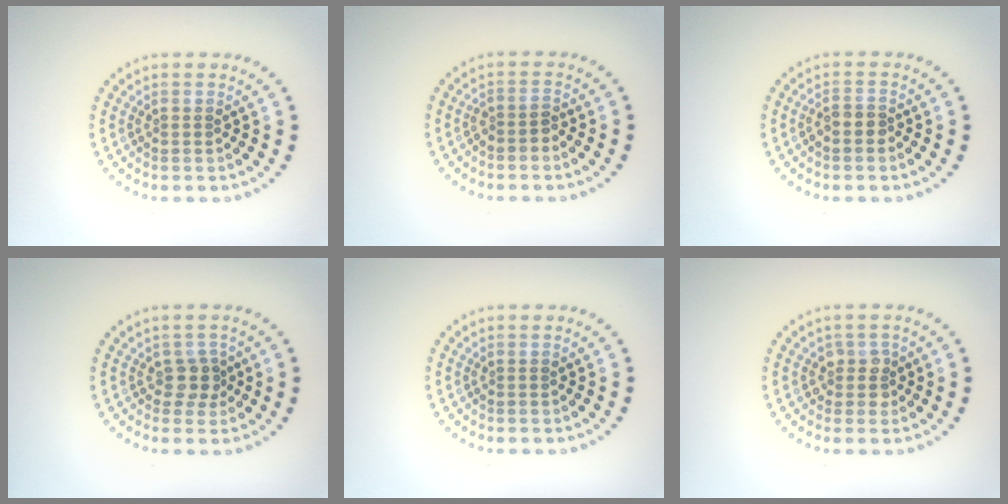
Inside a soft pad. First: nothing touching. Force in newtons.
{"total": 1.5, "press": 1.1, "slide": 1.0}
{"total": 1.7, "press": 1.5, "slide": 0.7}
{"total": 1.7, "press": 1.4, "slide": 1.0}
{"total": 0.0}
{"total": 1.7, "press": 1.5, "slide": 0.8}